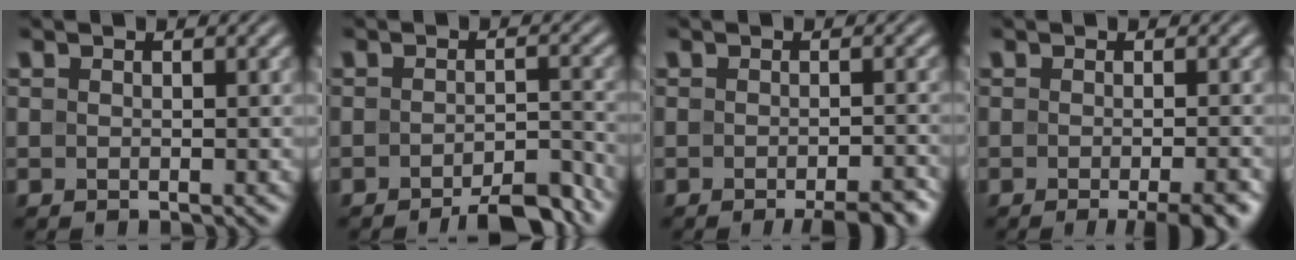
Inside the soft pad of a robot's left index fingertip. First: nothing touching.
{"total": 4.7, "force": [-3.7, 1.1, 2.7], "torque": [-0.035, 0.006, -0.052]}
{"total": 3.8, "force": [-2.6, 0.7, 2.7], "torque": [-0.031, 0.000, -0.034]}
{"total": 4.2, "force": [-2.1, 1.0, 3.5], "torque": [-0.031, -0.002, -0.025]}